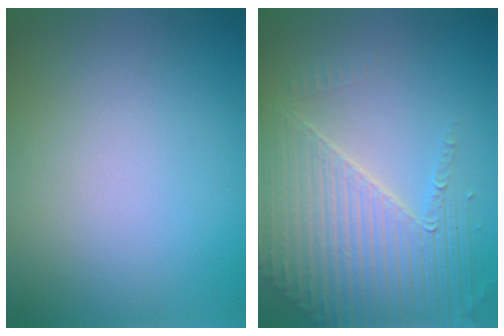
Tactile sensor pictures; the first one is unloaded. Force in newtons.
{"total": 5.2, "press": 4.5, "slide": 2.7}